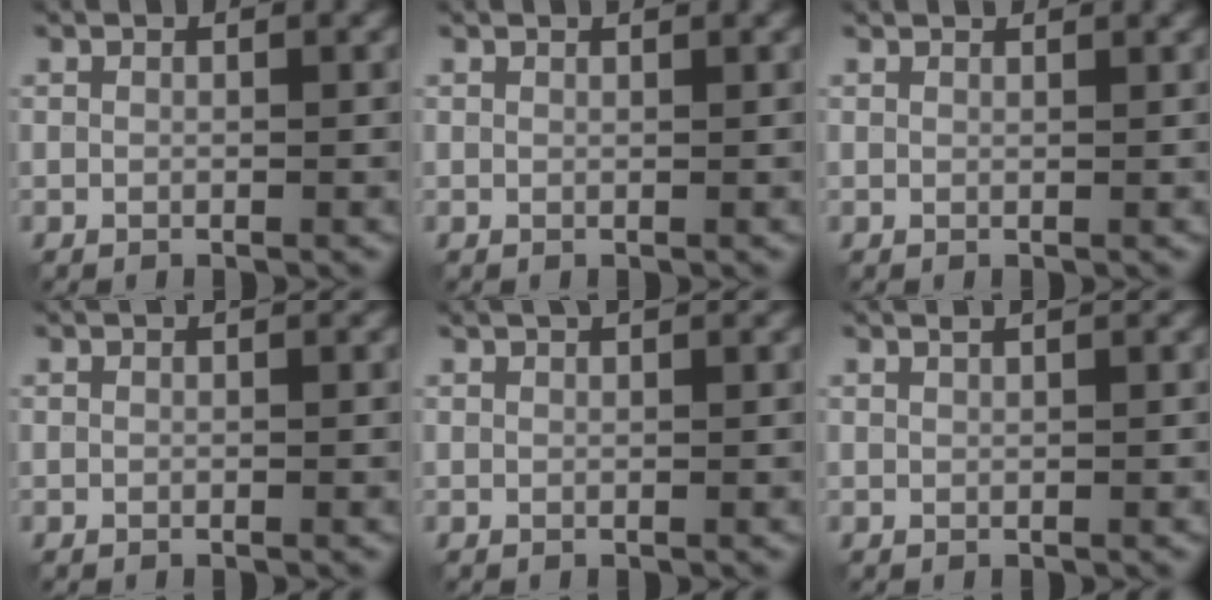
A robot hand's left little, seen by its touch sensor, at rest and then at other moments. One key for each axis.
{"total": 0.5, "fx": 0.5, "fy": 0.0, "fz": 0.2, "tx": -0.002, "ty": 0.000, "tz": 0.009}
{"total": 1.0, "fx": 1.0, "fy": 0.0, "fz": 0.2, "tx": -0.007, "ty": -0.002, "tz": 0.012}
{"total": 0.0}
{"total": 1.2, "fx": 1.0, "fy": 0.2, "fz": 0.6, "tx": -0.010, "ty": -0.001, "tz": 0.011}
{"total": 0.8, "fx": 0.7, "fy": 0.1, "fz": 0.4, "tx": -0.007, "ty": -0.002, "tz": 0.006}